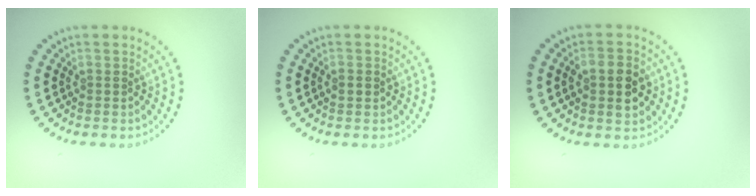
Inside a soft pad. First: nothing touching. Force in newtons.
{"total": 1.1, "press": 1.1, "slide": 0.1}
{"total": 3.8, "press": 3.8, "slide": 0.2}